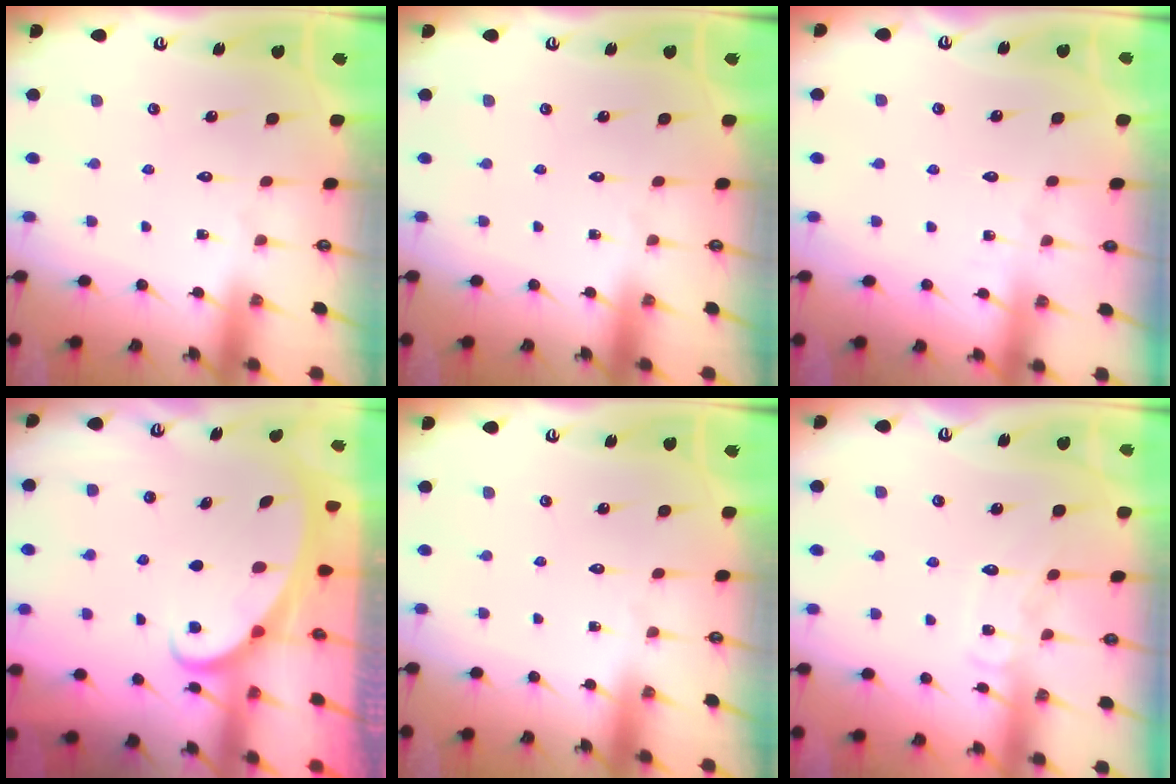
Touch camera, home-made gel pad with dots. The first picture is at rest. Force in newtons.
{"total": 0.0}
{"total": 2.7, "press": 2.7, "slide": 0.3}
{"total": 2.2, "press": 2.2, "slide": 0.3}
{"total": 0.0}
{"total": 7.4, "press": 7.3, "slide": 0.6}